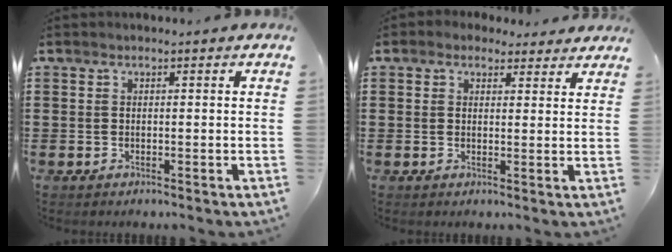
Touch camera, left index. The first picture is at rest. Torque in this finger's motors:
{"motor_torque": [2.14, 0.00, 0.66, 0.05]}